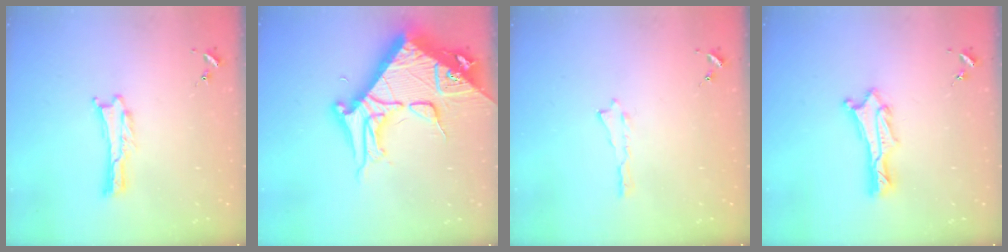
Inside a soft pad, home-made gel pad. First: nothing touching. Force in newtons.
{"total": 15.4, "press": 15.3, "slide": 1.7}
{"total": 0.0}
{"total": 1.5, "press": 1.5, "slide": 0.1}